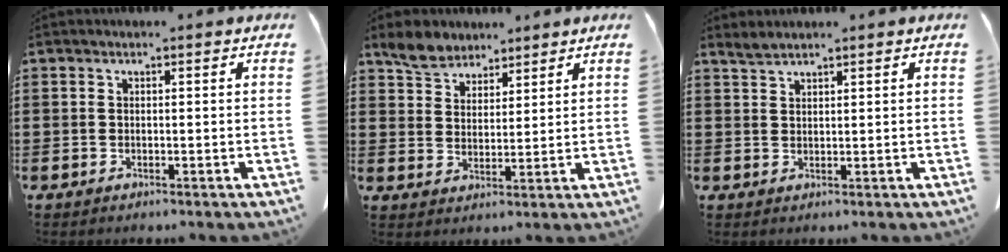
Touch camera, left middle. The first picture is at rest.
{"total": 5.3, "force": [4.6, 2.4, 0.9], "torque": [-0.039, -0.006, 0.089]}
{"total": 1.6, "force": [1.5, 0.0, 0.5], "torque": [-0.014, -0.002, 0.029]}